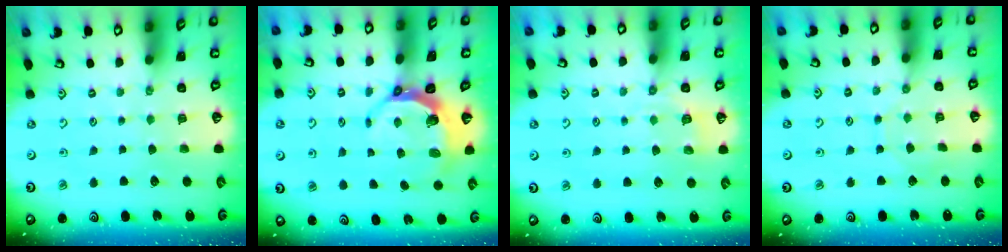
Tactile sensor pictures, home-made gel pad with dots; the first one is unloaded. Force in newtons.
{"total": 6.7, "press": 5.3, "slide": 4.2}
{"total": 4.3, "press": 3.9, "slide": 1.8}
{"total": 4.8, "press": 4.8, "slide": 0.4}